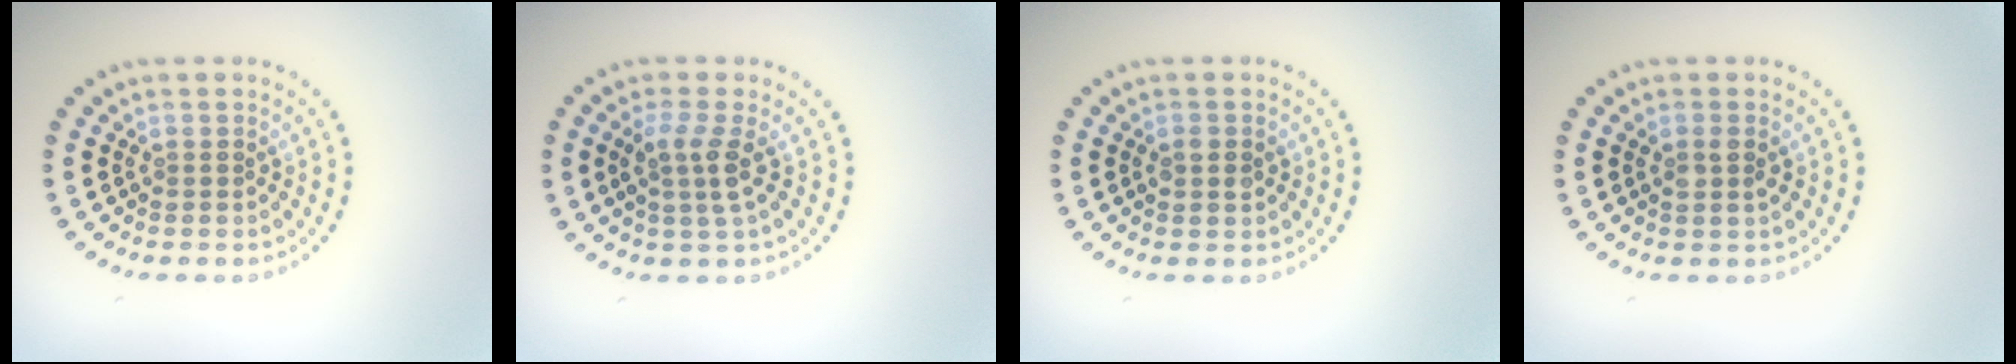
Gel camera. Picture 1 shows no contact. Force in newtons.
{"total": 2.6, "press": 2.1, "slide": 1.5}
{"total": 1.0, "press": 1.0, "slide": 0.1}
{"total": 1.3, "press": 1.1, "slide": 0.6}